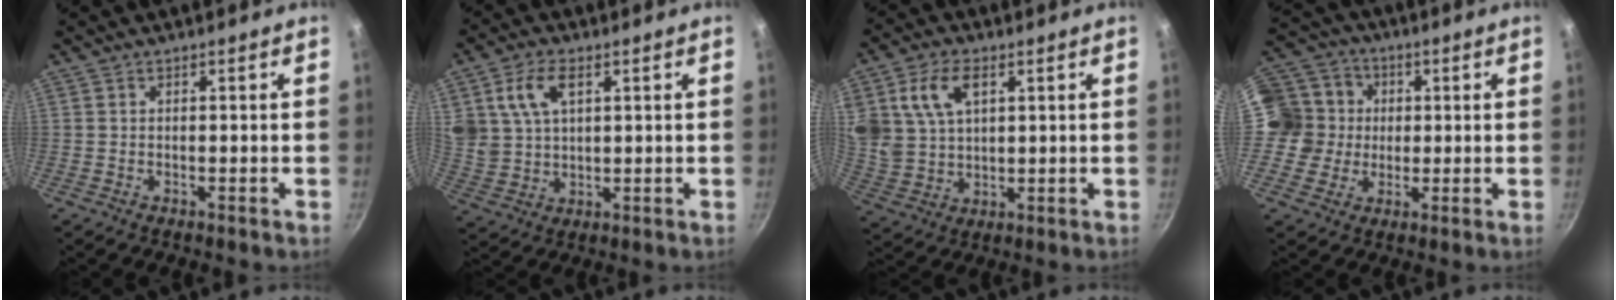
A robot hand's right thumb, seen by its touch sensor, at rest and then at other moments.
{"total": 9.9, "force": [3.8, 6.3, 6.6], "torque": [-0.115, -0.009, 0.079]}
{"total": 12.1, "force": [4.5, 7.9, 7.9], "torque": [-0.138, -0.012, 0.093]}
{"total": 11.8, "force": [0.6, 11.2, 3.7], "torque": [-0.043, 0.024, -0.003]}